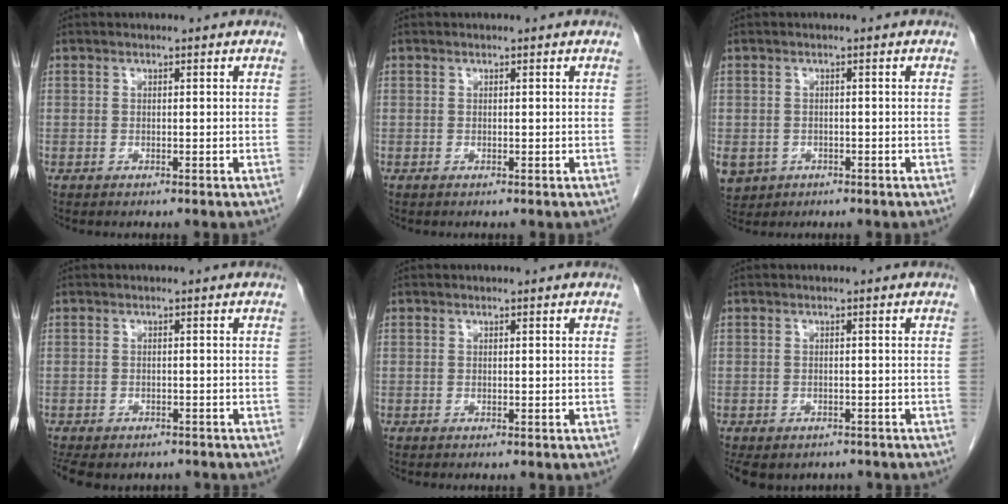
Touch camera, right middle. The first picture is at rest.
{"total": 0.0}
{"total": 7.9, "force": [-3.4, 6.6, 2.7], "torque": [-0.078, -0.002, -0.045]}
{"total": 9.6, "force": [-7.6, 4.7, 3.7], "torque": [-0.081, -0.004, -0.095]}
{"total": 0.0}
{"total": 9.2, "force": [-6.7, 5.4, 3.1], "torque": [-0.075, -0.007, -0.080]}